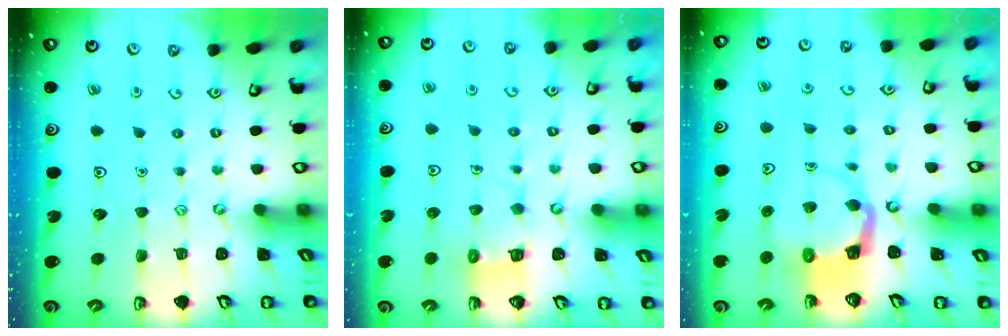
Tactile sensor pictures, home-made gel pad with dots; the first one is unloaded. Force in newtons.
{"total": 4.6, "press": 4.5, "slide": 0.4}
{"total": 3.8, "press": 3.7, "slide": 0.6}